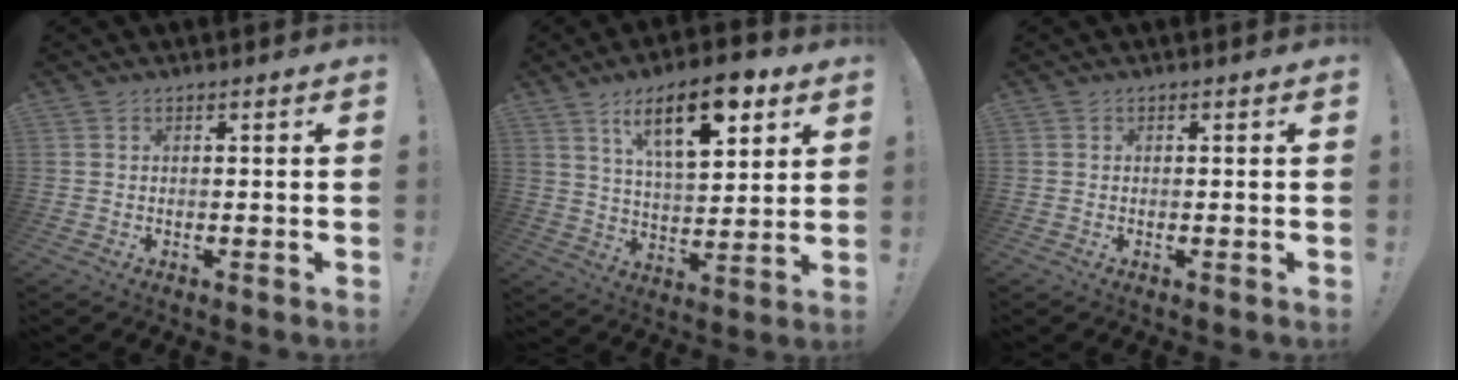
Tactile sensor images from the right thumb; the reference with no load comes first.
{"total": 16.1, "force": [8.7, 6.5, 11.9], "torque": [-0.179, -0.032, 0.140]}
{"total": 0.0}